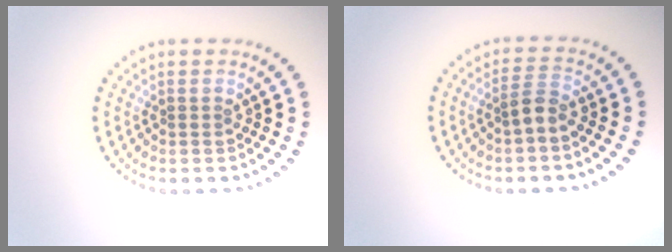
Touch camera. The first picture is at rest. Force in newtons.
{"total": 1.7, "press": 1.4, "slide": 0.9}